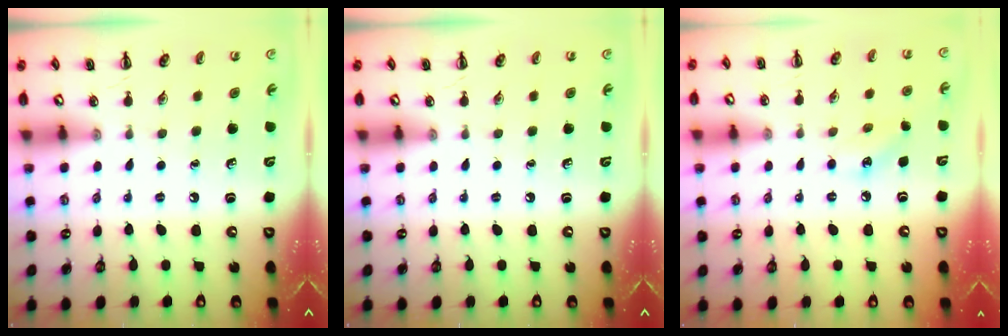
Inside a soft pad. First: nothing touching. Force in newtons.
{"total": 0.0}
{"total": 7.5, "press": 7.3, "slide": 1.9}